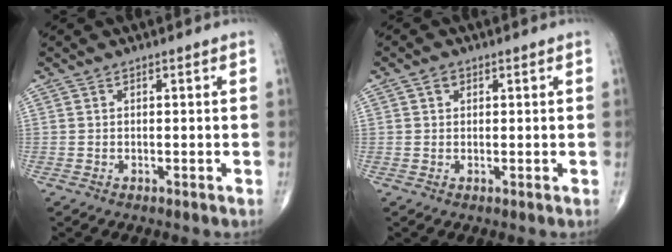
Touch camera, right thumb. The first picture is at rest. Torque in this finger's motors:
{"motor_torque": [0.19, 0.37, 0.27, 0.18, 0.00]}